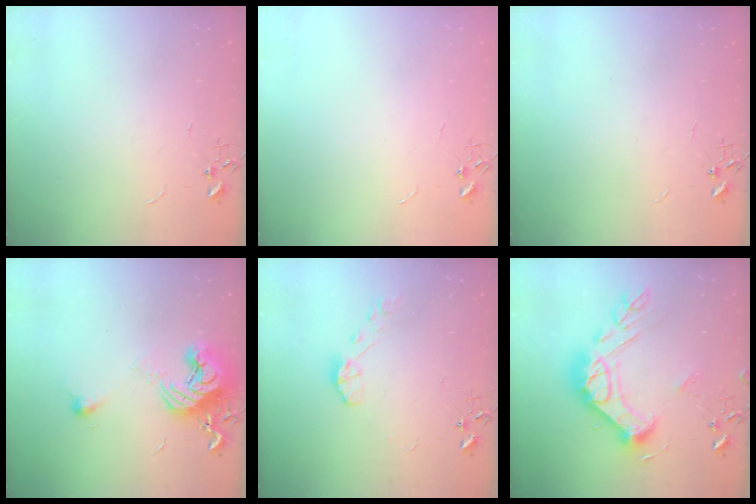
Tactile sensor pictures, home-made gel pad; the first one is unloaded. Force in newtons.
{"total": 0.0}
{"total": 0.0}
{"total": 12.0, "press": 11.9, "slide": 1.8}
{"total": 5.8, "press": 5.8, "slide": 0.1}
{"total": 22.5, "press": 22.4, "slide": 1.7}